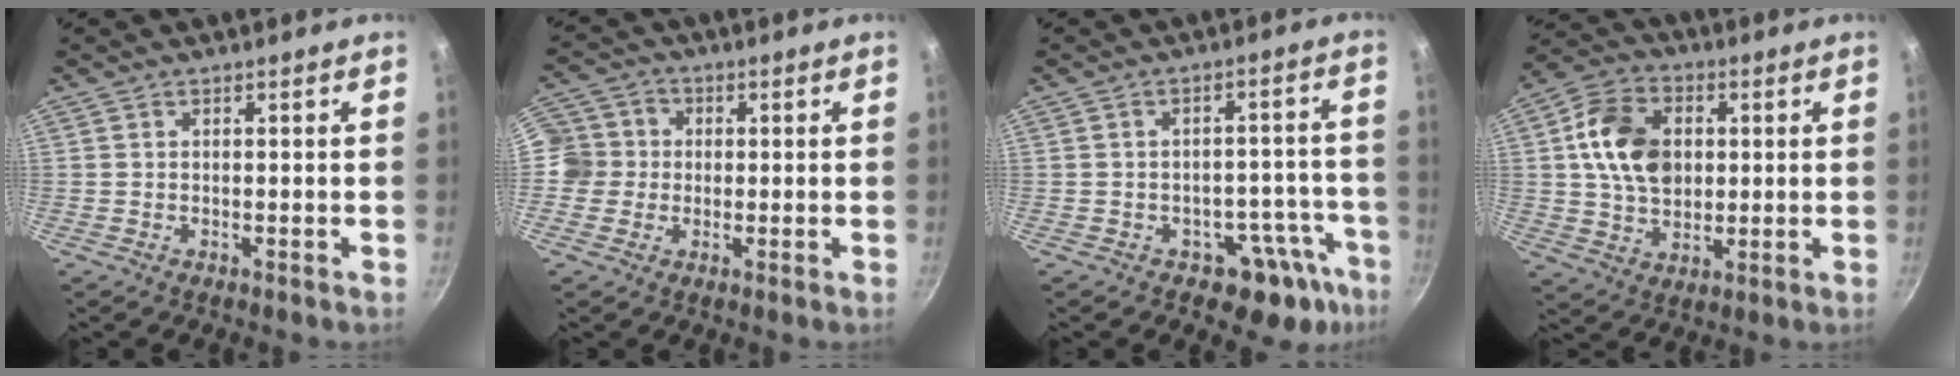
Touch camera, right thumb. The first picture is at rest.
{"total": 7.3, "force": [-0.3, 7.0, 2.0], "torque": [-0.004, 0.014, -0.025]}
{"total": 10.0, "force": [-6.1, 6.6, 4.5], "torque": [0.025, 0.061, -0.060]}
{"total": 13.9, "force": [2.2, 10.1, 9.2], "torque": [-0.139, 0.006, 0.032]}